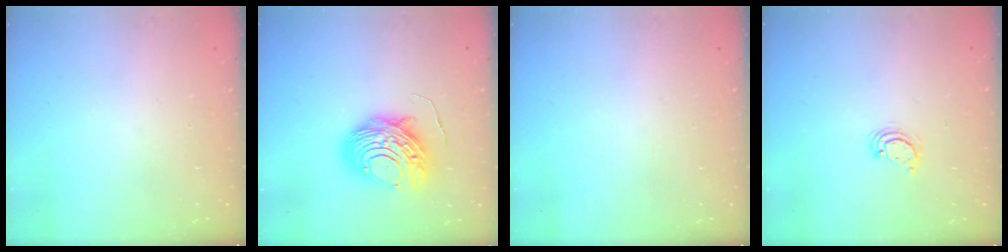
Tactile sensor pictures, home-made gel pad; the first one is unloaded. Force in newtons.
{"total": 12.8, "press": 12.7, "slide": 1.1}
{"total": 0.0}
{"total": 3.0, "press": 3.0, "slide": 0.2}